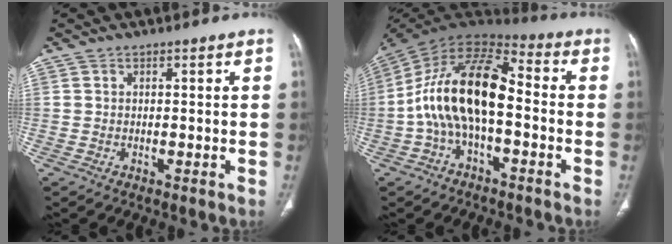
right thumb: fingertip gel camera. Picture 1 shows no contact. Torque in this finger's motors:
{"motor_torque": [2.51, 2.49, 1.50, -1.27, 0.31]}